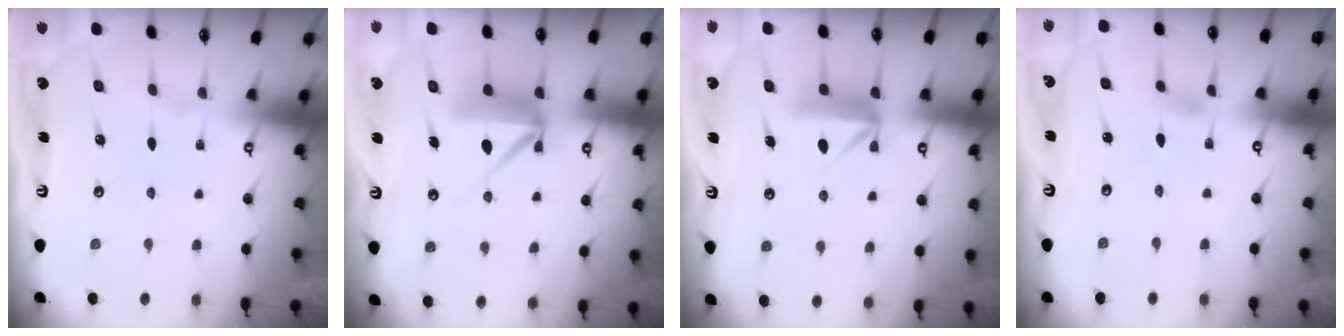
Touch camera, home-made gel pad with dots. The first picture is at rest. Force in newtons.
{"total": 9.9, "press": 9.9, "slide": 0.9}
{"total": 8.3, "press": 8.3, "slide": 0.5}
{"total": 3.2, "press": 3.2, "slide": 0.4}